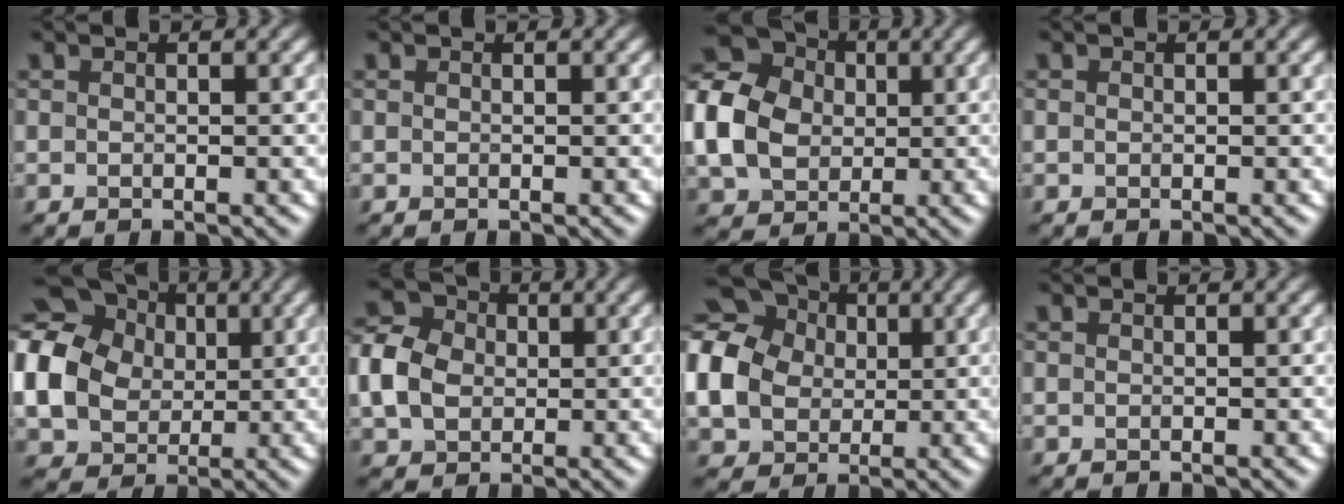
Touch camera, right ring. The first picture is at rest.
{"total": 0.0}
{"total": 9.9, "force": [0.0, 8.1, 5.7], "torque": [-0.149, 0.005, -0.004]}
{"total": 0.0}
{"total": 14.9, "force": [2.0, 12.7, 7.6], "torque": [-0.198, 0.018, 0.012]}
{"total": 5.5, "force": [-0.1, 4.6, 3.0], "torque": [-0.076, 0.014, -0.010]}
{"total": 12.8, "force": [1.5, 11.0, 6.5], "torque": [-0.177, 0.018, 0.006]}
{"total": 0.0}